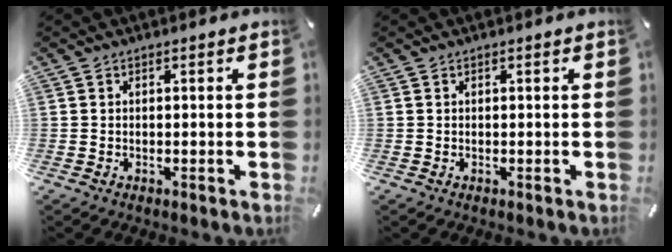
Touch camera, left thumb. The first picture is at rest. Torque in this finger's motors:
{"motor_torque": [0.21, 0.21, -0.17, -0.21, 0.00]}